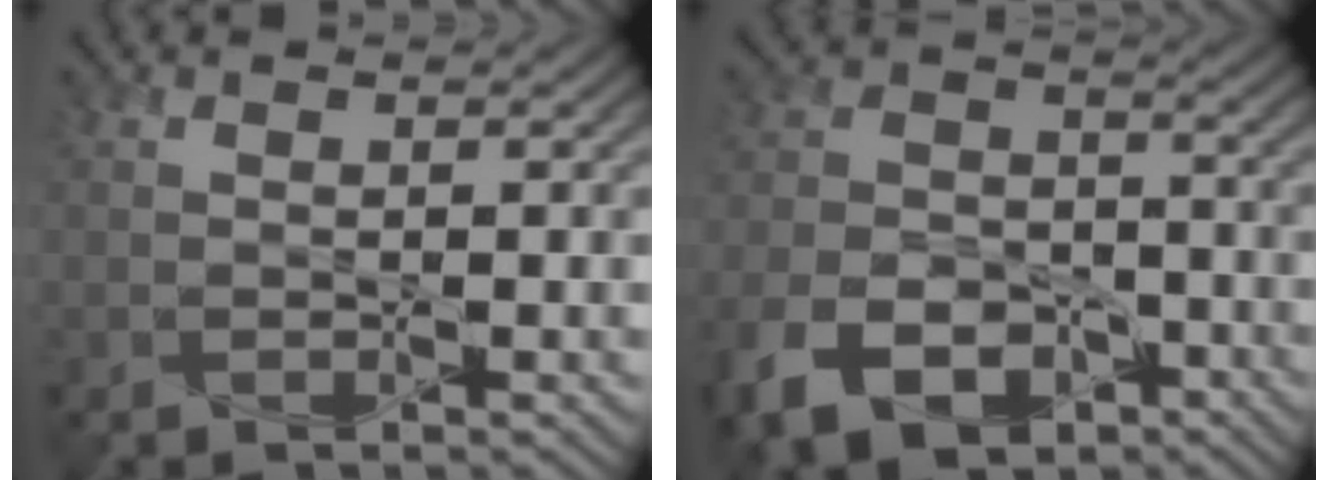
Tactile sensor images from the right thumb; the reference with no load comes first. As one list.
[{"total": 11.3, "force": [-6.7, 6.8, 6.0], "torque": [-0.139, -0.022, -0.133]}]